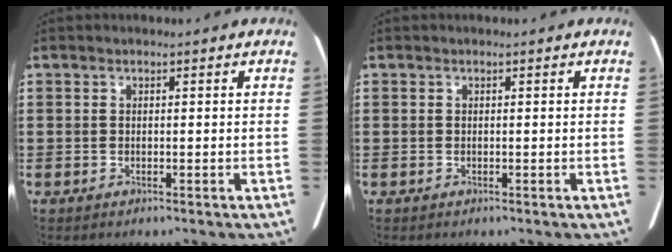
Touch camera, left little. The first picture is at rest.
{"total": 0.0}